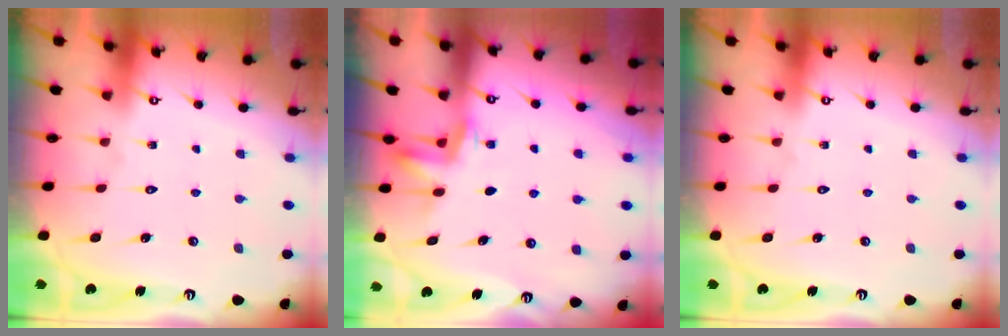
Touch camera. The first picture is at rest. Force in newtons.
{"total": 3.1, "press": 3.0, "slide": 0.4}
{"total": 0.0}